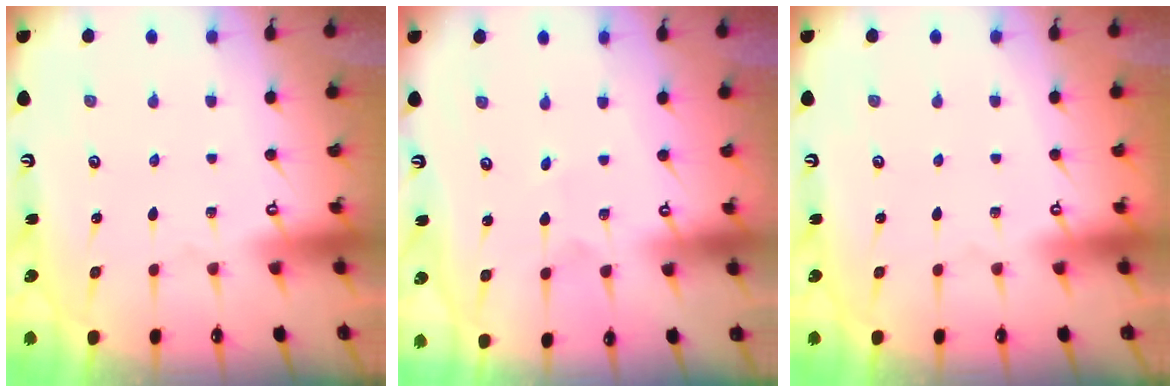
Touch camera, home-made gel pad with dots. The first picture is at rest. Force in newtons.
{"total": 1.6, "press": 1.6, "slide": 0.1}
{"total": 0.8, "press": 0.7, "slide": 0.4}